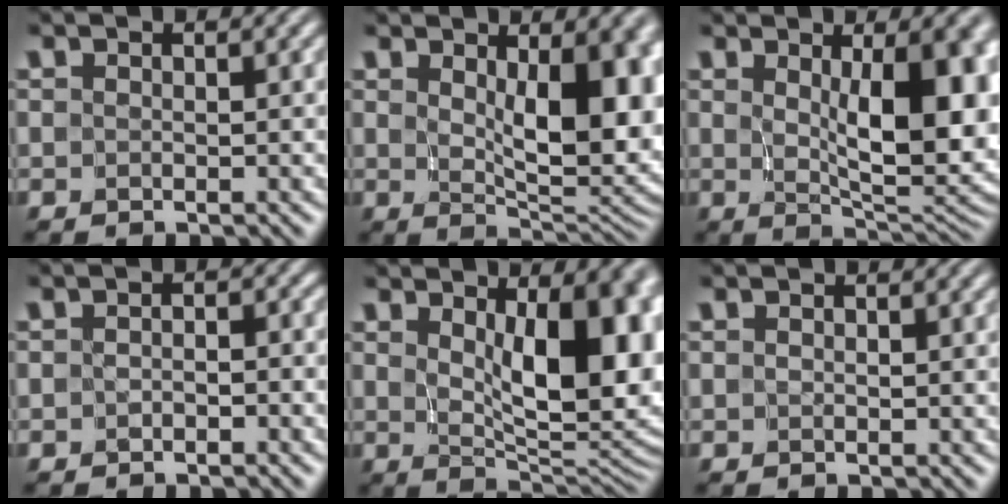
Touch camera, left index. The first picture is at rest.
{"total": 10.7, "force": [1.9, 4.7, 9.5], "torque": [-0.114, -0.005, 0.035]}
{"total": 11.6, "force": [1.8, 4.6, 10.5], "torque": [-0.119, -0.004, 0.032]}
{"total": 1.1, "force": [-0.9, 0.5, 0.3], "torque": [-0.007, -0.004, -0.018]}
{"total": 12.5, "force": [2.9, 5.5, 10.8], "torque": [-0.106, 0.004, 0.040]}
{"total": 0.0}